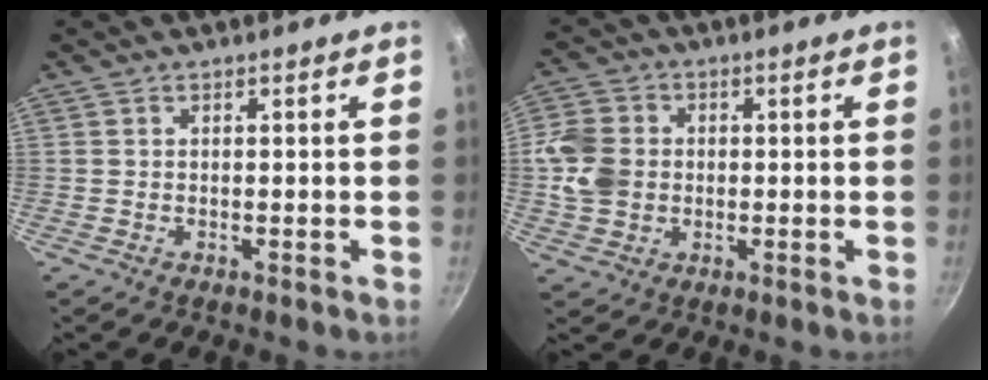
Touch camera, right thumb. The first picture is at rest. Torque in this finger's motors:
{"motor_torque": [0.47, 0.49, 0.41, 0.14, 0.02]}